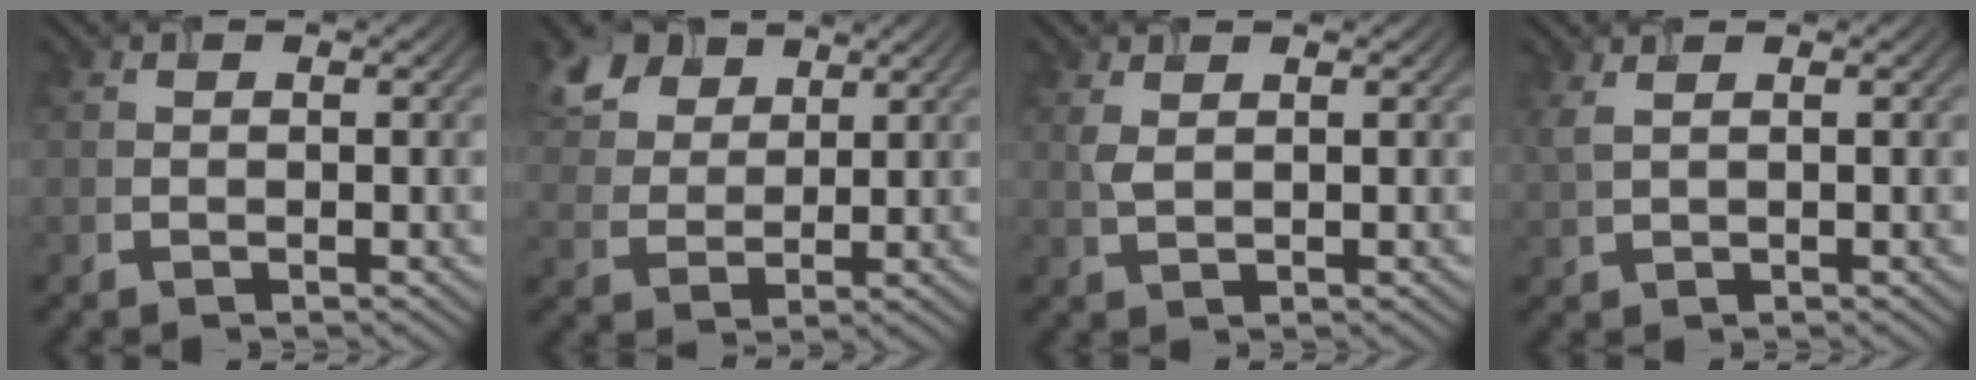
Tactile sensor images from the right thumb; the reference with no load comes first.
{"total": 7.5, "force": [4.8, 4.3, 3.7], "torque": [-0.101, 0.011, 0.097]}
{"total": 1.7, "force": [0.8, 0.6, 1.3], "torque": [-0.039, 0.003, 0.019]}
{"total": 1.8, "force": [1.0, 0.5, 1.5], "torque": [-0.040, 0.005, 0.022]}